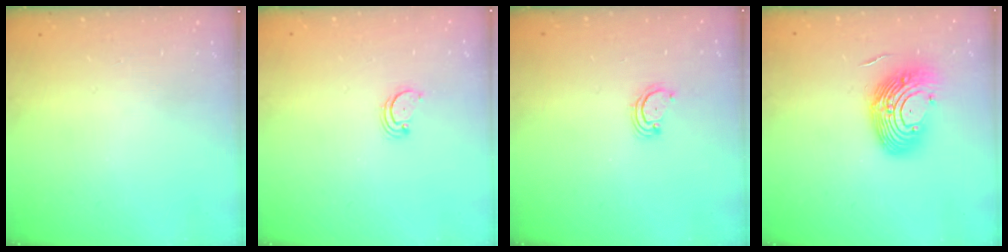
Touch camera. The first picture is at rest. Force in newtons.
{"total": 2.2, "press": 2.2, "slide": 0.2}
{"total": 2.5, "press": 2.5, "slide": 0.3}
{"total": 13.3, "press": 12.8, "slide": 3.9}